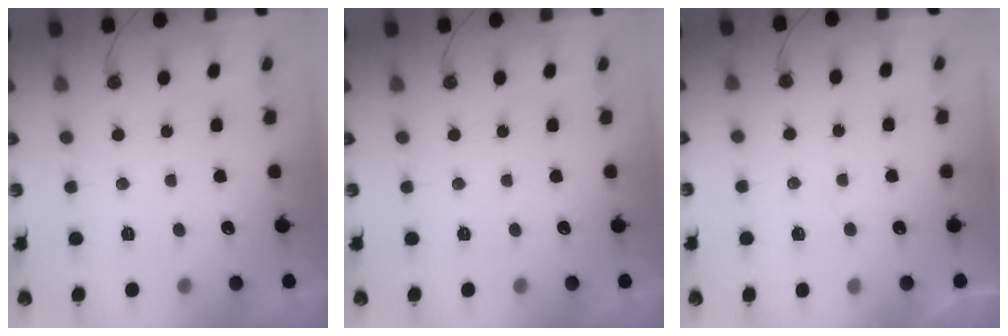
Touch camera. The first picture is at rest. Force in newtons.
{"total": 0.0}
{"total": 5.0, "press": 4.9, "slide": 0.7}